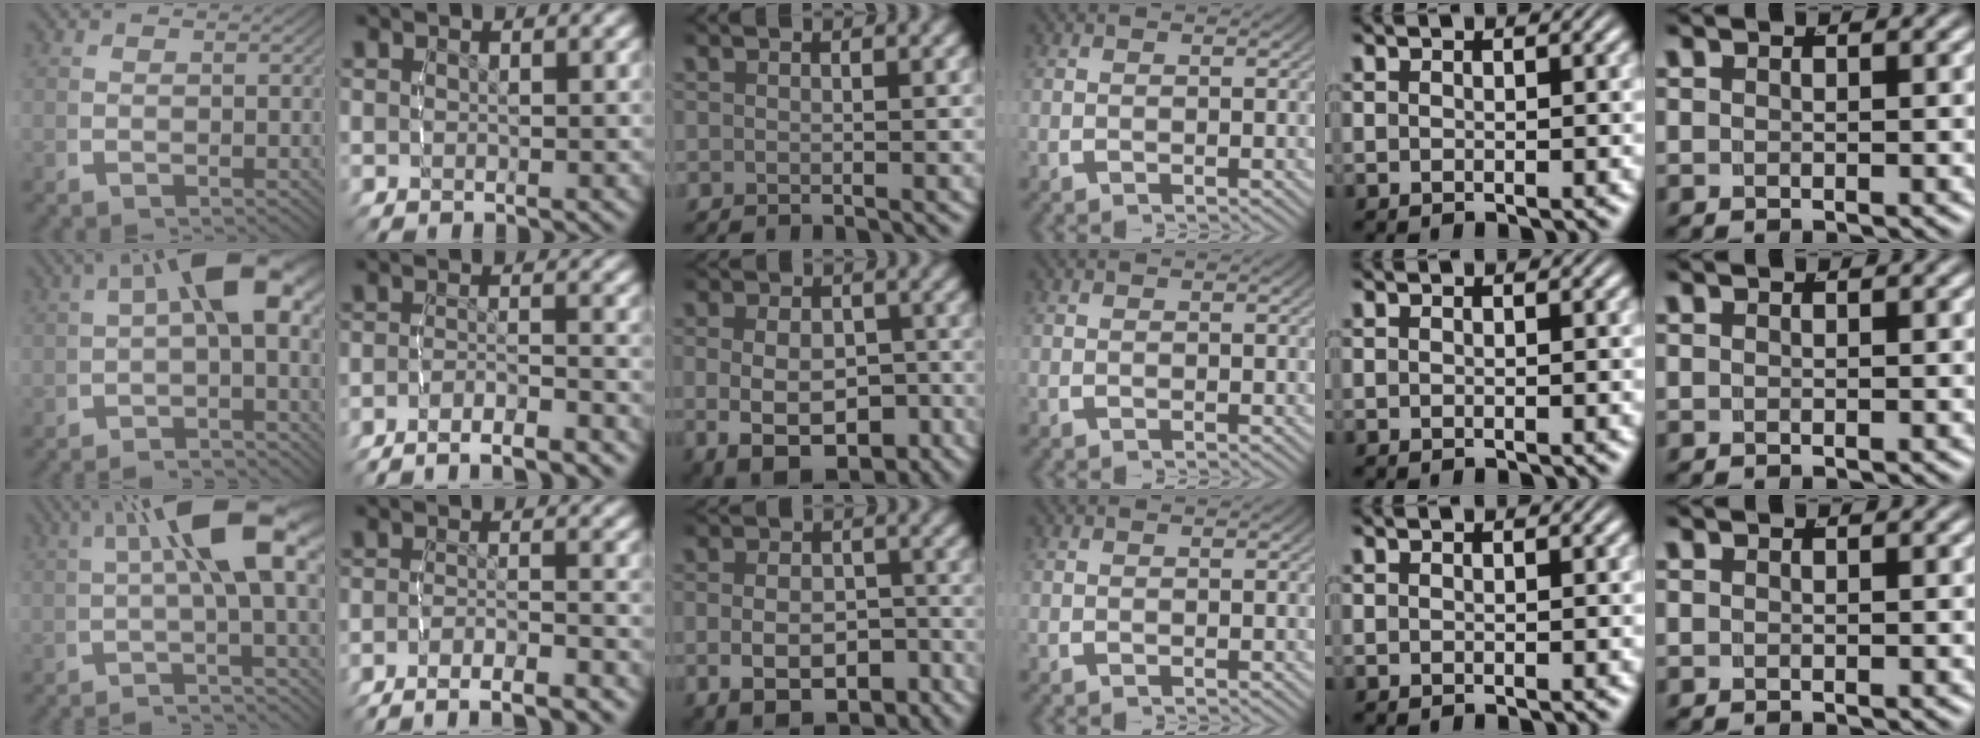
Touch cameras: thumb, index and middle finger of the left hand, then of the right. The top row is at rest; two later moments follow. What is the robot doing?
{"motion": "lift_and_place", "object": "bandage"}